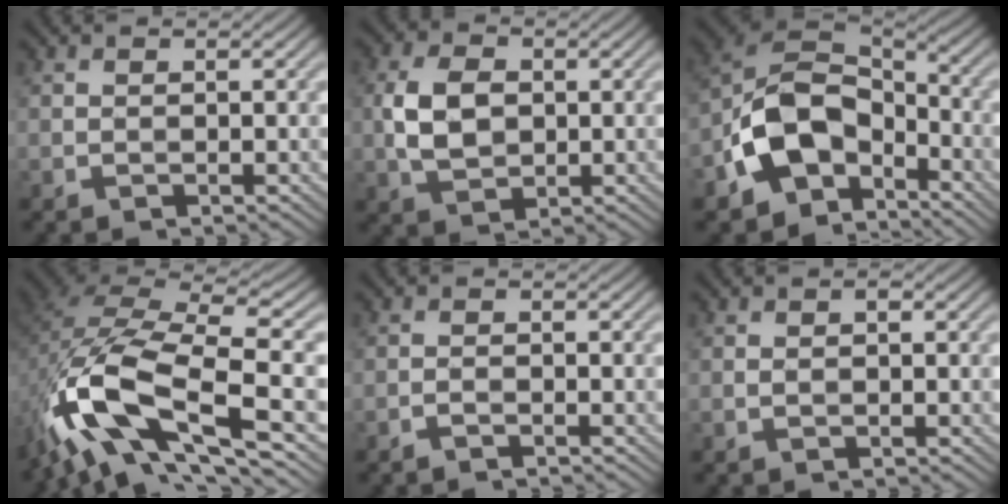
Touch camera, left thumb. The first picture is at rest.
{"total": 5.7, "force": [0.3, 3.8, 4.2], "torque": [-0.095, 0.004, 0.006]}
{"total": 11.5, "force": [-5.3, 7.5, 6.9], "torque": [-0.137, 0.003, -0.114]}
{"total": 14.5, "force": [-6.1, 6.0, 11.7], "torque": [-0.249, 0.000, -0.121]}
{"total": 1.0, "force": [-0.9, -0.3, 0.1], "torque": [-0.003, 0.005, -0.018]}
{"total": 1.0, "force": [0.0, 0.5, 0.9], "torque": [-0.013, 0.002, 0.001]}